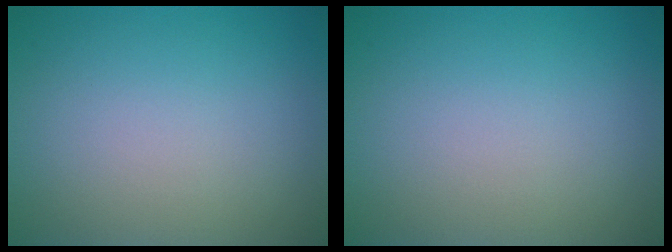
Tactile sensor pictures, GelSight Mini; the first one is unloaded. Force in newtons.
{"total": 0.0}